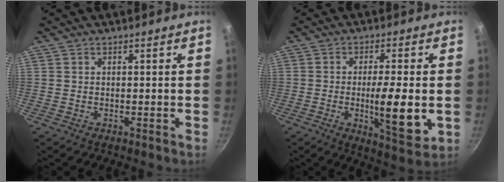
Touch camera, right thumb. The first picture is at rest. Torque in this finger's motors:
{"motor_torque": [3.19, 1.82, 1.63, -1.13, 0.83]}